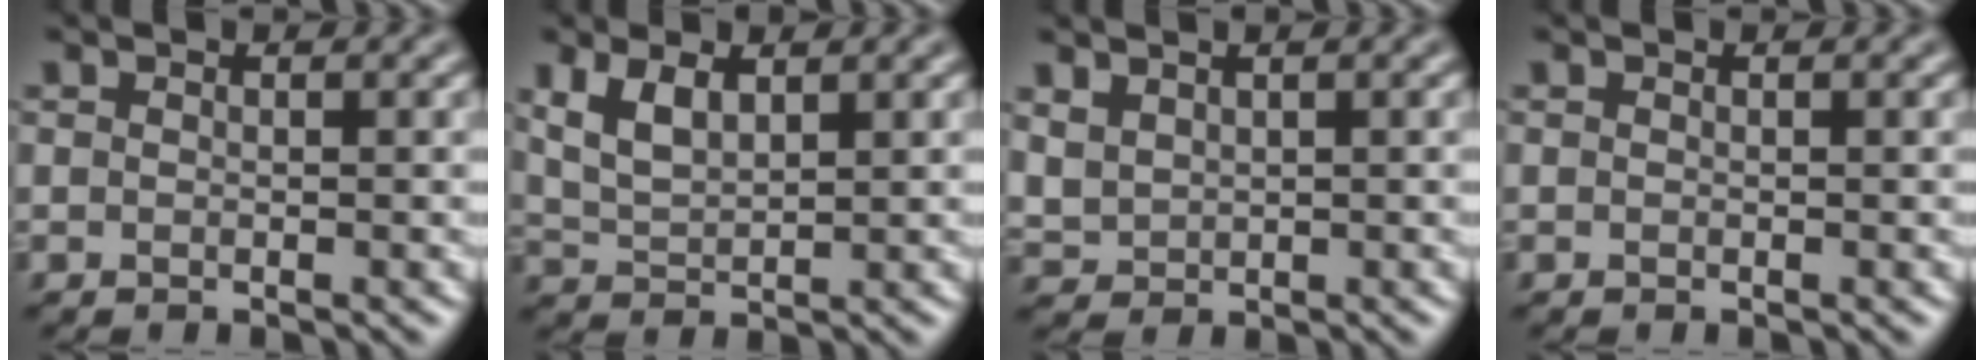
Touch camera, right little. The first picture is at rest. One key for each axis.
{"total": 3.2, "fx": 1.6, "fy": 1.4, "fz": 2.3, "tx": -0.055, "ty": -0.001, "tz": 0.036}
{"total": 1.9, "fx": 1.3, "fy": 1.2, "fz": 0.7, "tx": -0.021, "ty": 0.000, "tz": 0.033}
{"total": 0.0}